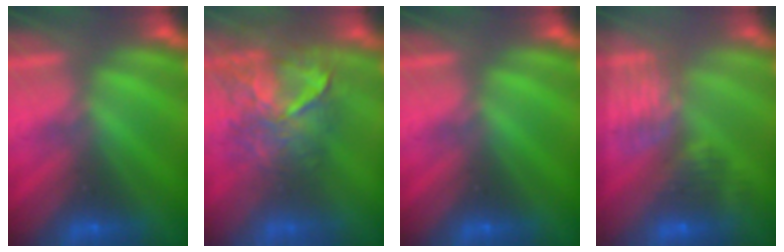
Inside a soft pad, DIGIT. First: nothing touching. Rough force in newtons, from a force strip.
{"total": 8.3}
{"total": 0.0}
{"total": 8.5}